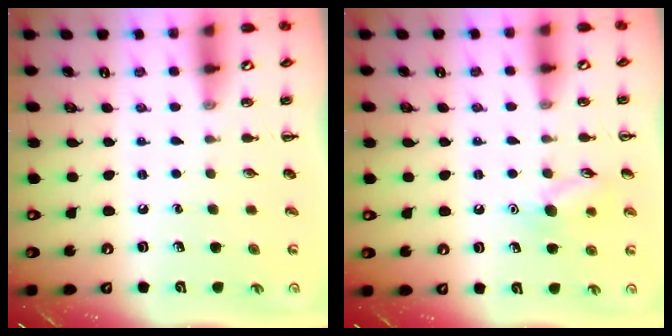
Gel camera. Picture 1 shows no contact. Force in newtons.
{"total": 9.2, "press": 9.1, "slide": 1.4}